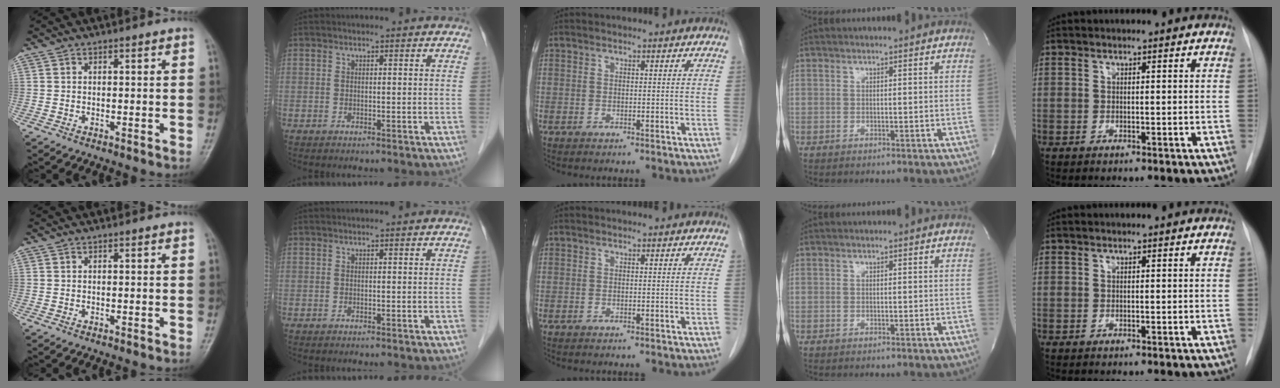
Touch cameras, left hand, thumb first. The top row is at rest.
{}